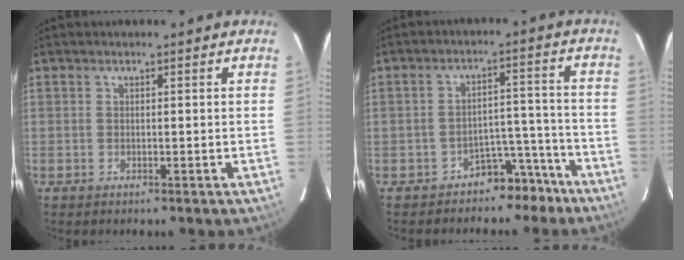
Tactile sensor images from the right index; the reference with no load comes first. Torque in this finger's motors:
{"motor_torque": [-0.36, -0.28, -0.50, -0.21]}